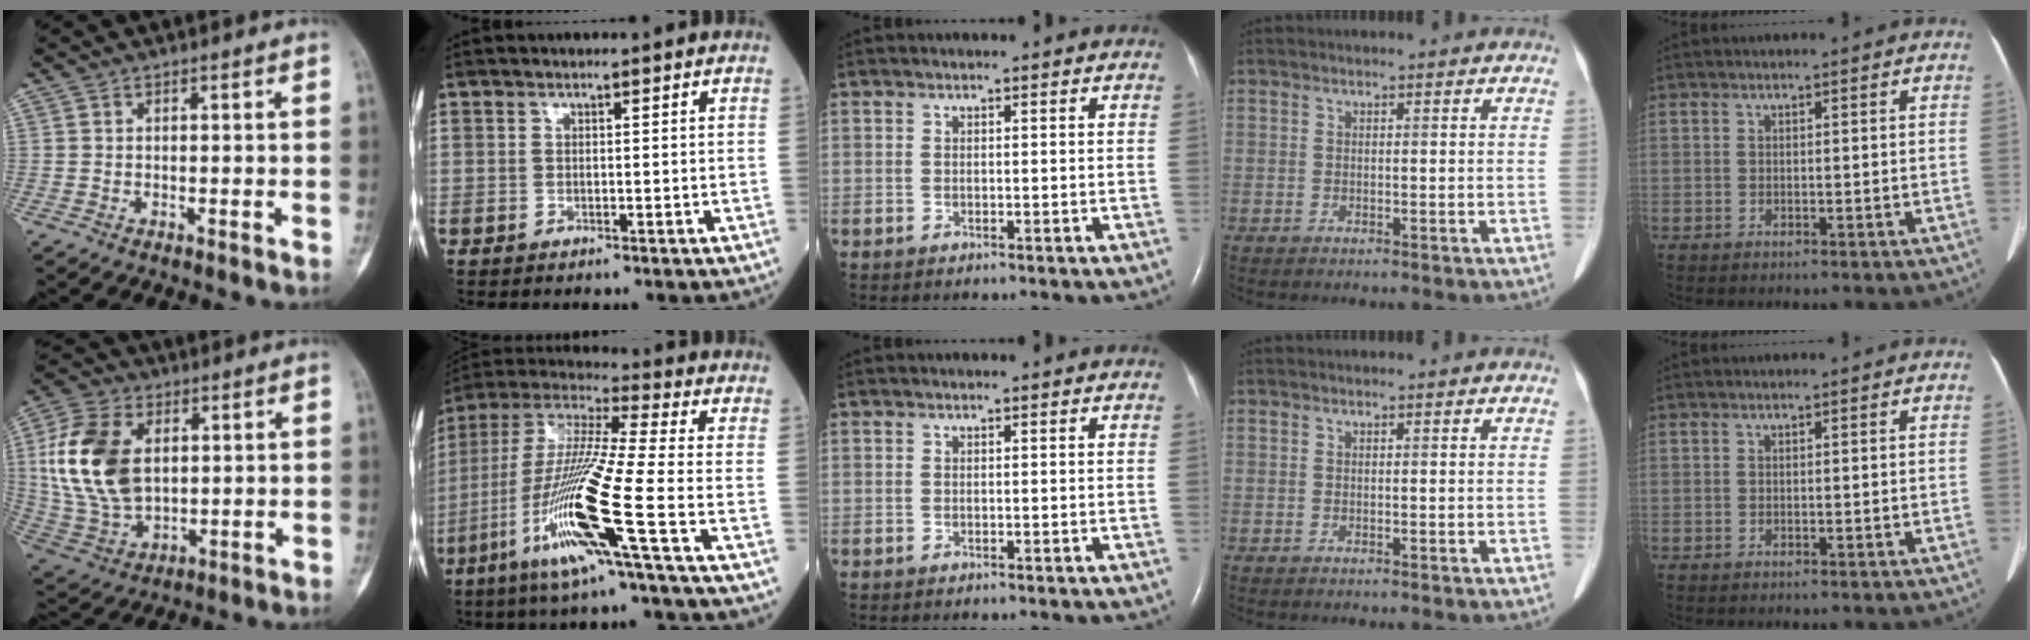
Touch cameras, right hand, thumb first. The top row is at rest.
{"thumb": {"total": 17.5, "force": [3.2, 11.2, 13.1], "torque": [-0.260, -0.006, 0.071]}, "index": {"total": 17.5, "force": [-6.9, -0.9, 16.0], "torque": [-0.336, -0.025, -0.141]}}